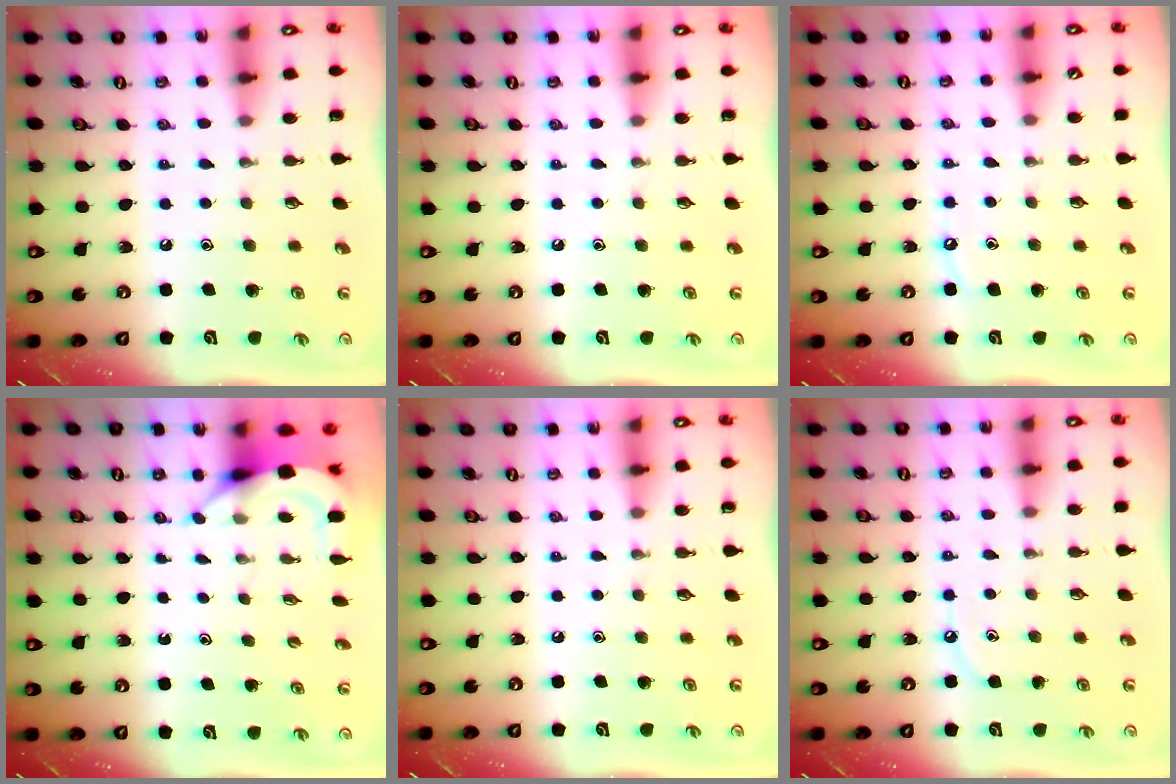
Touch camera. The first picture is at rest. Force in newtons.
{"total": 0.0}
{"total": 4.7, "press": 4.6, "slide": 0.6}
{"total": 4.7, "press": 4.7, "slide": 0.5}
{"total": 0.0}
{"total": 4.6, "press": 4.6, "slide": 0.4}